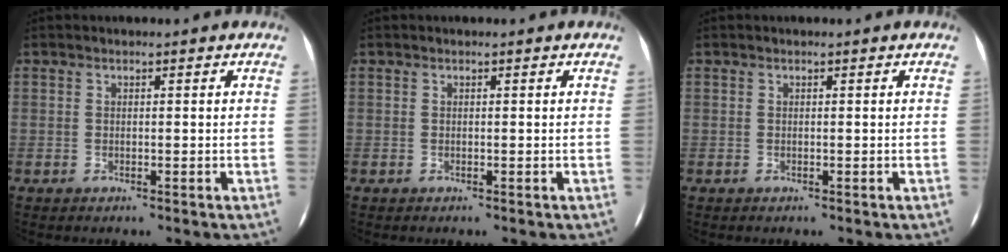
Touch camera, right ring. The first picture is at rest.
{"total": 0.0}
{"total": 0.0}